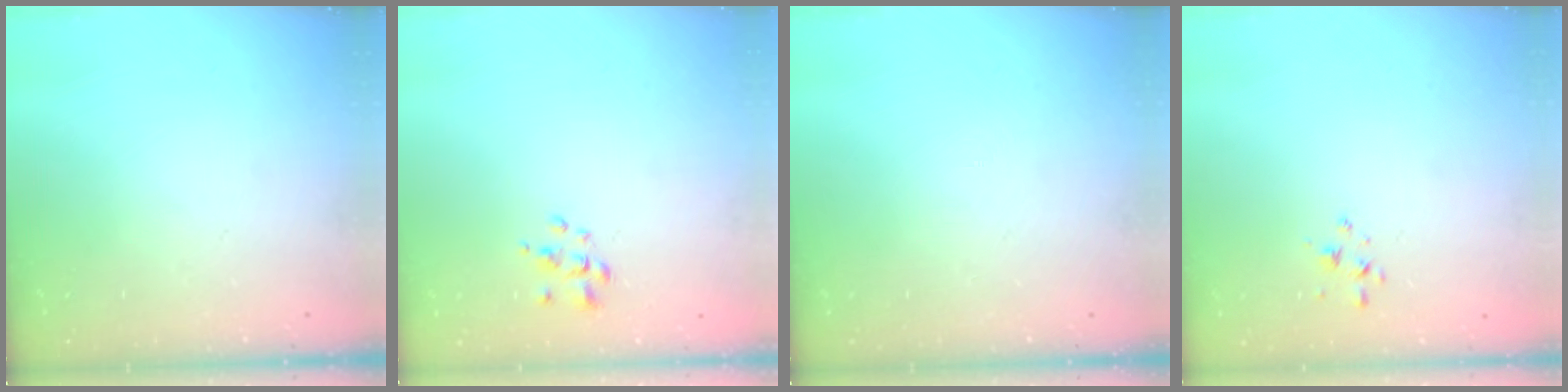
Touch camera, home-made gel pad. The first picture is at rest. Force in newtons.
{"total": 1.5, "press": 1.5, "slide": 0.5}
{"total": 0.0}
{"total": 1.9, "press": 1.8, "slide": 0.7}